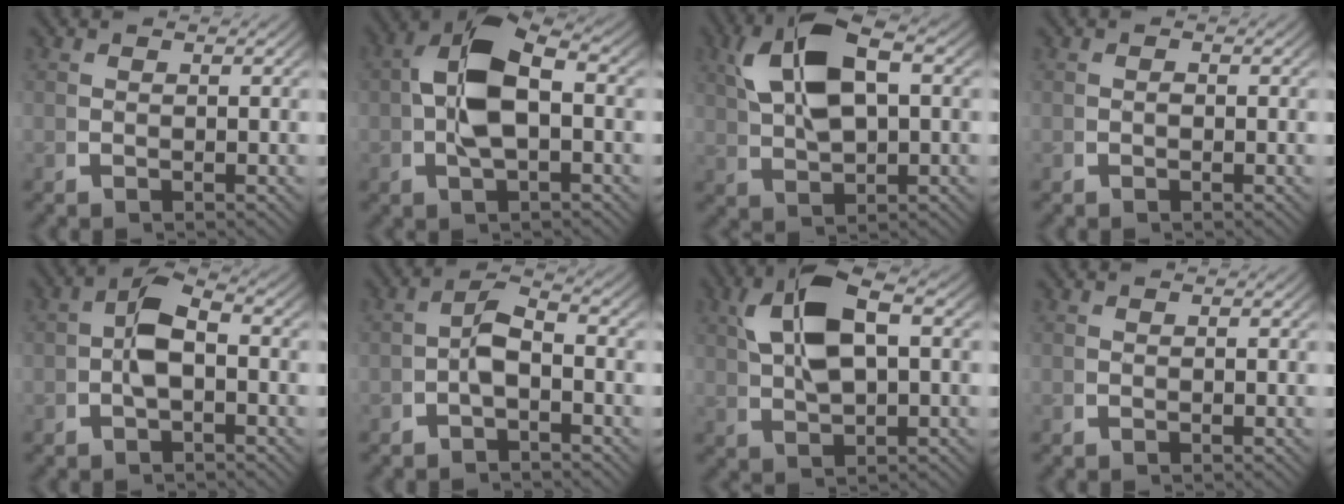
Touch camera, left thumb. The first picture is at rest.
{"total": 9.8, "force": [0.2, 5.9, 7.7], "torque": [-0.156, -0.017, 0.007]}
{"total": 9.4, "force": [2.2, 5.1, 7.6], "torque": [-0.149, -0.011, 0.050]}
{"total": 0.5, "force": [-0.3, 0.3, 0.3], "torque": [-0.002, -0.003, -0.006]}
{"total": 4.7, "force": [-0.6, 2.8, 3.7], "torque": [-0.075, -0.007, -0.012]}
{"total": 3.8, "force": [-1.2, 2.4, 2.8], "torque": [-0.051, -0.009, -0.023]}
{"total": 8.4, "force": [1.8, 4.4, 6.9], "torque": [-0.134, -0.006, 0.041]}
{"total": 0.0}